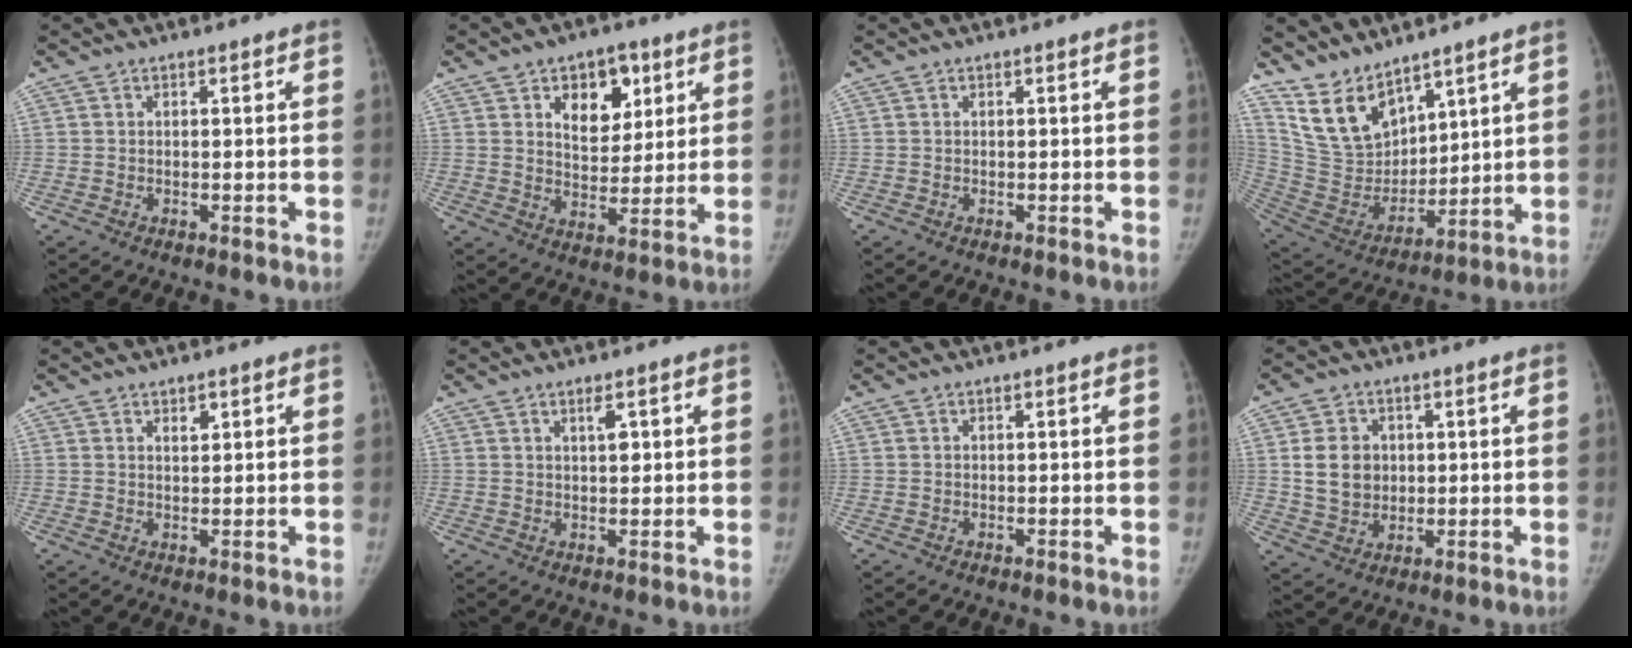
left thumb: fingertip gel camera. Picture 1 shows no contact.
{"total": 10.7, "force": [4.7, 7.0, 6.6], "torque": [-0.054, -0.021, 0.073]}
{"total": 0.0}
{"total": 13.4, "force": [10.1, 6.8, 5.5], "torque": [-0.076, -0.066, 0.221]}
{"total": 1.9, "force": [1.1, 1.0, 1.1], "torque": [-0.010, -0.006, 0.019]}
{"total": 2.5, "force": [1.1, 1.0, 2.0], "torque": [-0.028, -0.005, 0.018]}
{"total": 0.0}
{"total": 8.3, "force": [1.2, 6.9, 4.5], "torque": [-0.054, -0.005, 0.029]}